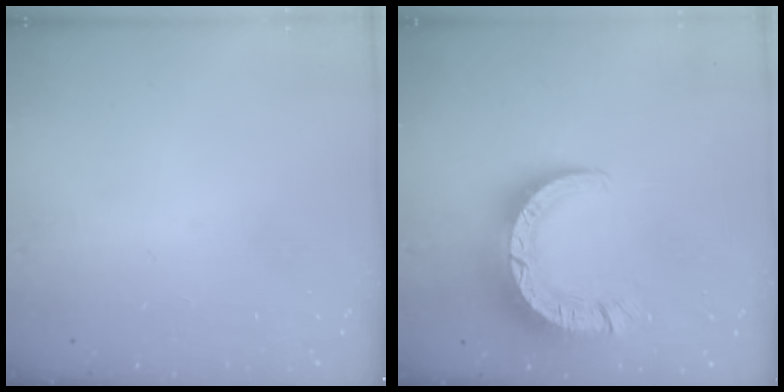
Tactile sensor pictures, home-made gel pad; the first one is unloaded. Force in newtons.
{"total": 12.5, "press": 12.4, "slide": 1.3}